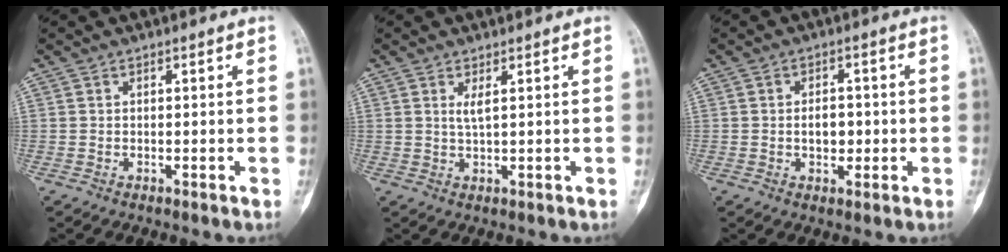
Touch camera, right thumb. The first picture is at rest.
{"total": 2.0, "force": [0.9, 0.2, 1.8], "torque": [-0.039, -0.009, 0.021]}
{"total": 4.3, "force": [-0.3, 2.7, 3.3], "torque": [-0.039, 0.004, -0.004]}